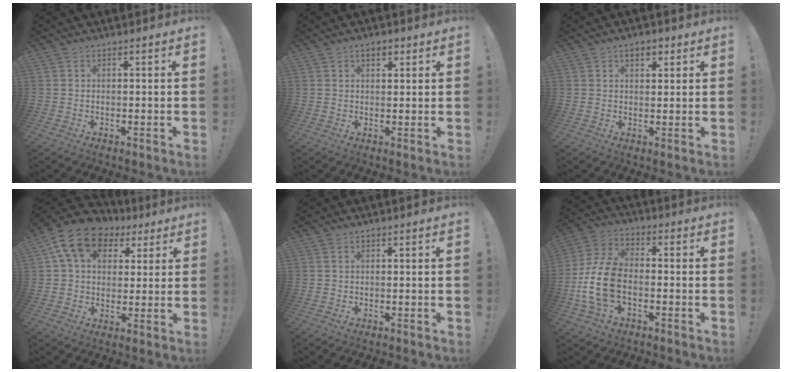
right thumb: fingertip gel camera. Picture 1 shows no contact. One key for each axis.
{"total": 2.8, "fx": 1.5, "fy": 1.6, "fz": 1.8, "tx": -0.024, "ty": 0.000, "tz": 0.023}
{"total": 3.7, "fx": 1.9, "fy": 2.1, "fz": 2.4, "tx": -0.037, "ty": 0.002, "tz": 0.032}
{"total": 14.3, "fx": 6.2, "fy": 10.3, "fz": 7.8, "tx": -0.128, "ty": -0.014, "tz": 0.119}
{"total": 0.5, "fx": 0.4, "fy": 0.0, "fz": 0.4, "tx": -0.015, "ty": 0.003, "tz": 0.009}
{"total": 13.3, "fx": -2.8, "fy": 8.5, "fz": 9.8, "tx": -0.209, "ty": 0.016, "tz": -0.047}